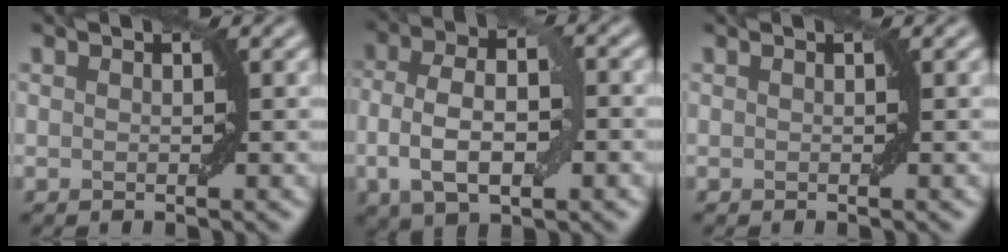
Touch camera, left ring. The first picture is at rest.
{"total": 6.8, "force": [-1.1, 3.3, 5.9], "torque": [-0.114, 0.004, -0.023]}
{"total": 0.0}